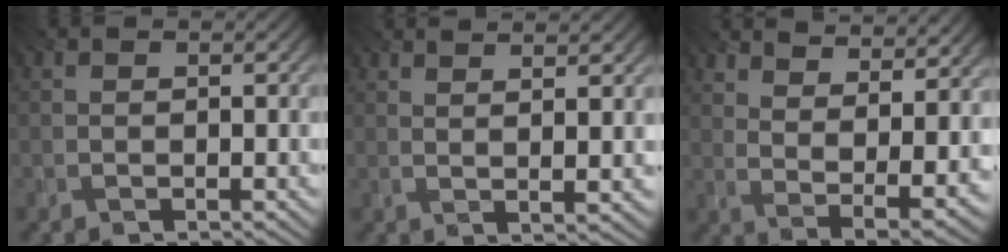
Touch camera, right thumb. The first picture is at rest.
{"total": 5.1, "force": [3.6, 0.5, 3.6], "torque": [-0.052, 0.000, 0.054]}
{"total": 12.6, "force": [8.5, 4.1, 8.3], "torque": [-0.142, 0.001, 0.125]}